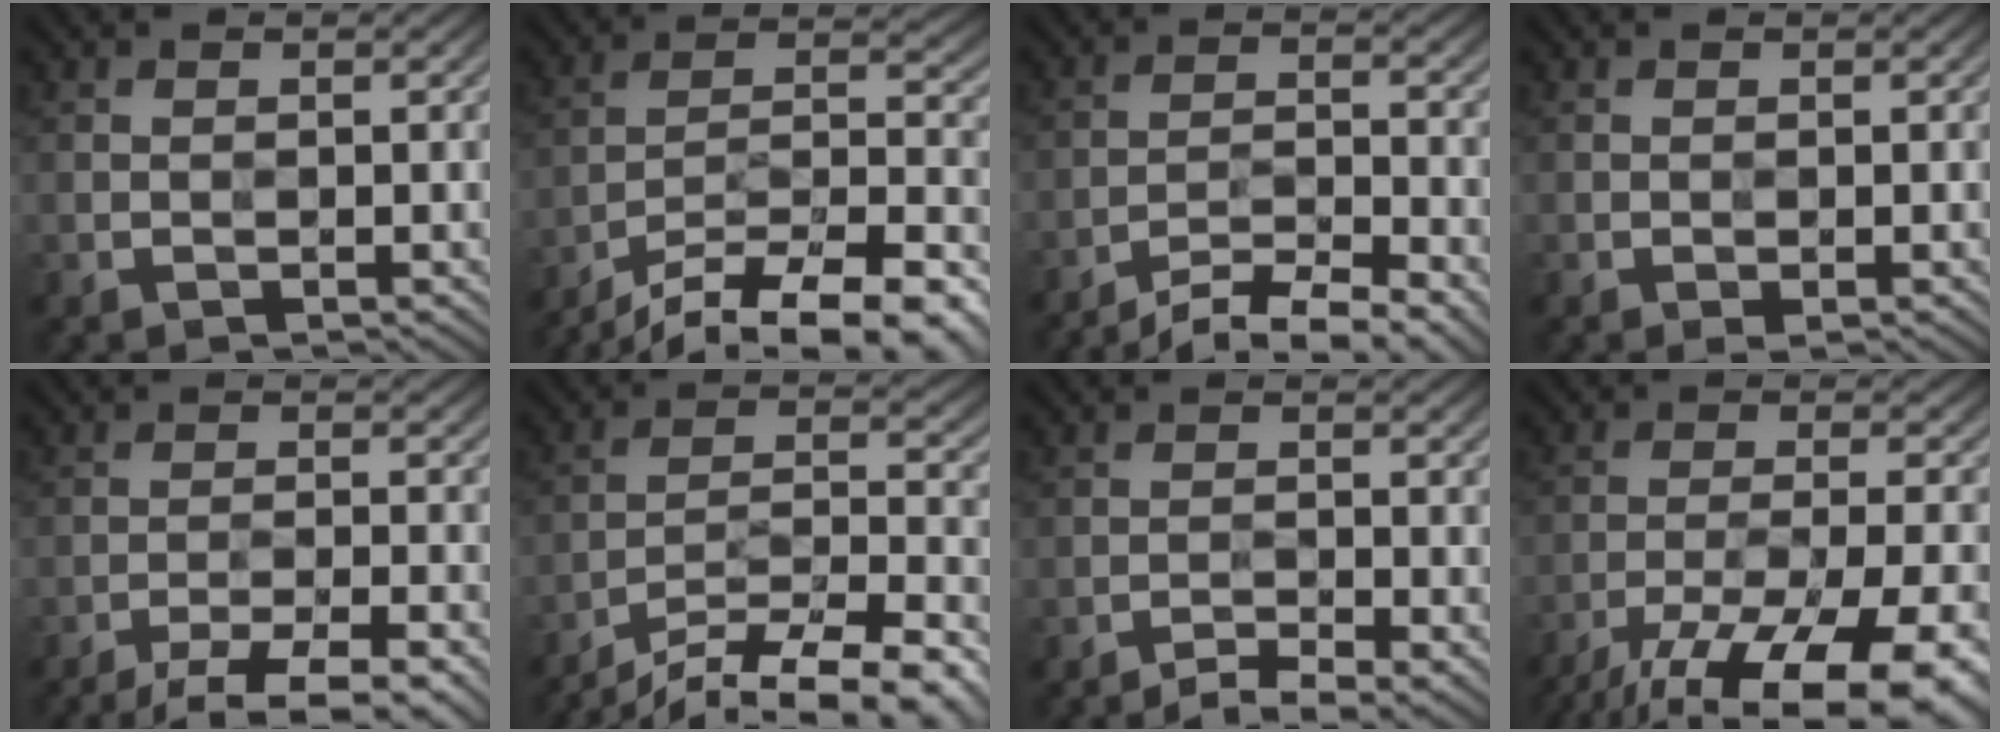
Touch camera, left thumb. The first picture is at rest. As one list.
[{"total": 18.8, "force": [-15.6, 4.9, 9.3], "torque": [-0.140, -0.013, -0.239]}, {"total": 8.2, "force": [-6.6, 1.6, 4.5], "torque": [-0.082, -0.004, -0.109]}, {"total": 0.5, "force": [-0.2, 0.2, 0.4], "torque": [-0.009, -0.002, -0.004]}, {"total": 8.9, "force": [-7.1, 1.7, 5.1], "torque": [-0.086, -0.004, -0.099]}, {"total": 16.9, "force": [-14.3, 3.8, 8.3], "torque": [-0.131, -0.012, -0.215]}, {"total": 3.9, "force": [-3.1, 0.5, 2.4], "torque": [-0.039, 0.006, -0.057]}, {"total": 18.6, "force": [-14.3, 5.0, 10.9], "torque": [-0.168, -0.025, -0.208]}]